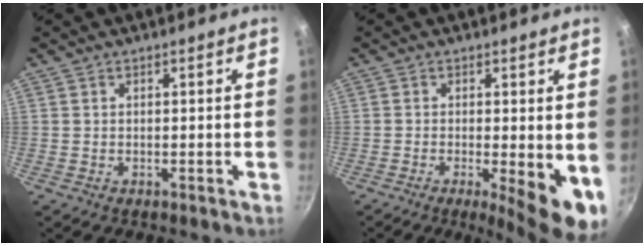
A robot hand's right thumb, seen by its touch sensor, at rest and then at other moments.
{"total": 8.5, "force": [-1.5, 2.0, 8.2], "torque": [-0.102, -0.010, -0.016]}